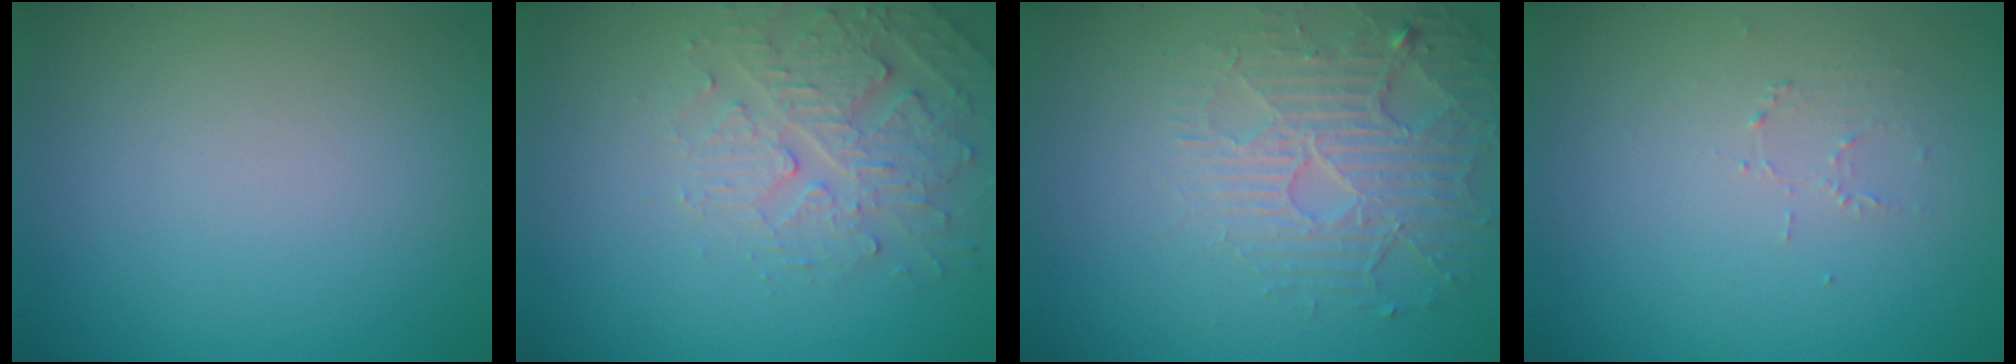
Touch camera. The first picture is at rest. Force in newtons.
{"total": 3.9, "press": 3.8, "slide": 0.7}
{"total": 5.0, "press": 3.4, "slide": 3.6}
{"total": 0.7, "press": 0.4, "slide": 0.6}